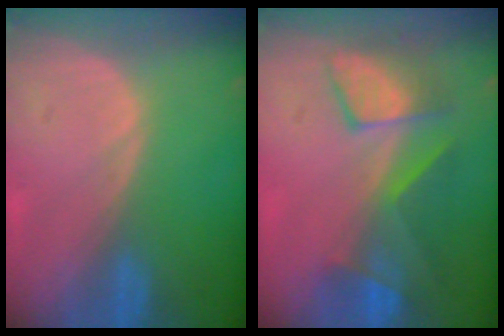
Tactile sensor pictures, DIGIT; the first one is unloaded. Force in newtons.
{"total": 7.8, "press": 7.6, "slide": 1.6}